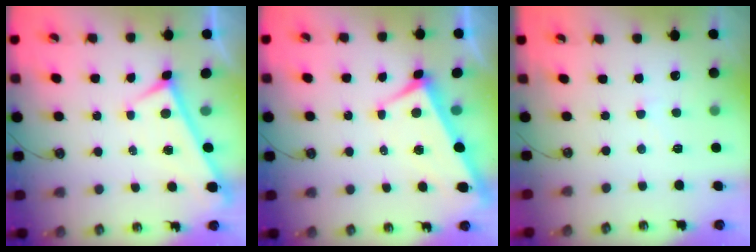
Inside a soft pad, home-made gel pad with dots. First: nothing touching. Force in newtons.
{"total": 2.2, "press": 1.9, "slide": 1.0}
{"total": 3.4, "press": 3.3, "slide": 0.6}